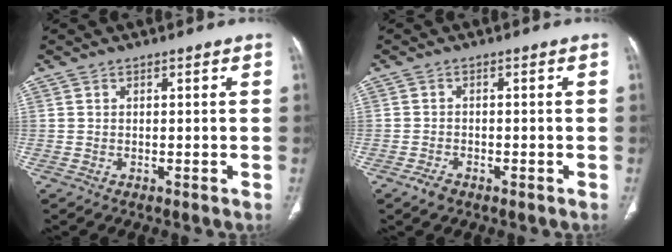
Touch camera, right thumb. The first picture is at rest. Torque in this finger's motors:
{"motor_torque": [1.34, 1.26, 0.34, -0.63, 0.04]}